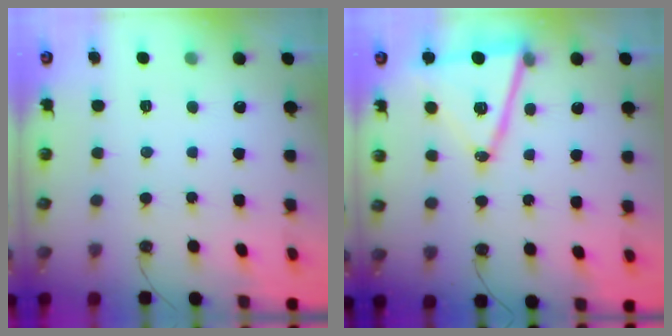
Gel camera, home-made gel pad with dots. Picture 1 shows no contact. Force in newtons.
{"total": 15.5, "press": 15.0, "slide": 4.1}